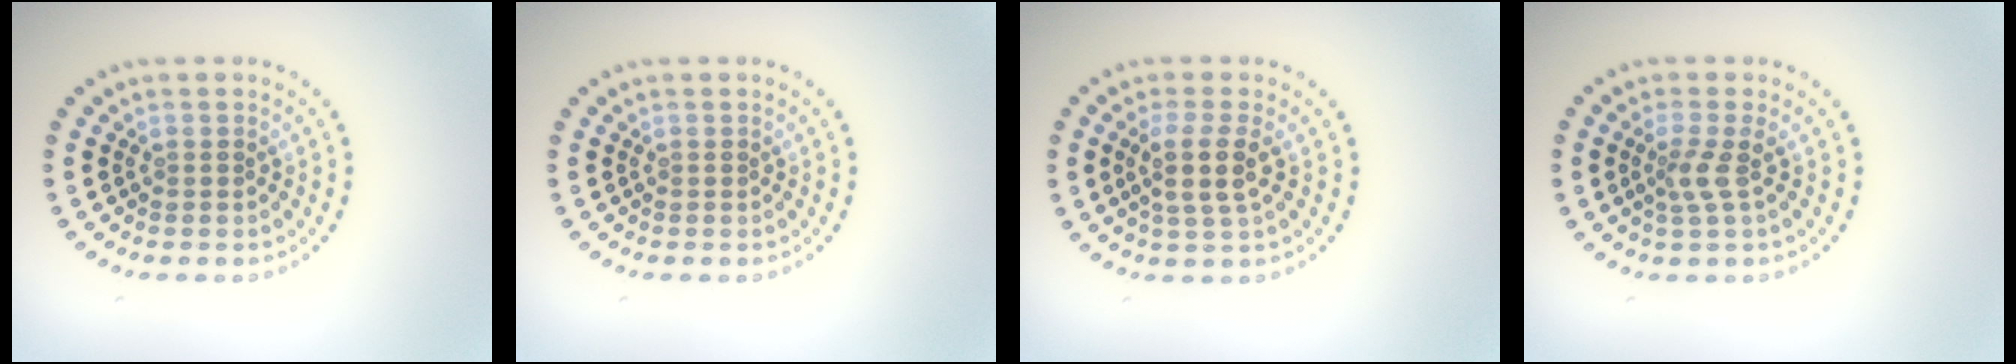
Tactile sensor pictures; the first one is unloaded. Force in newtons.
{"total": 0.0}
{"total": 2.8, "press": 2.5, "slide": 1.4}
{"total": 1.9, "press": 1.4, "slide": 1.3}